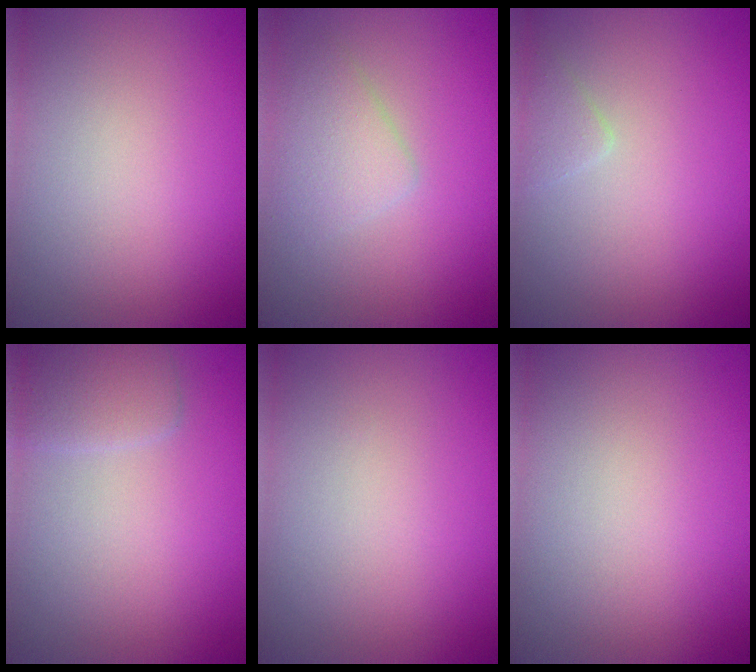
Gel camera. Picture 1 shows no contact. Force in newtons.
{"total": 2.5, "press": 2.5, "slide": 0.2}
{"total": 1.1, "press": 1.1, "slide": 0.1}
{"total": 2.1, "press": 2.1, "slide": 0.1}
{"total": 0.0}
{"total": 0.0}